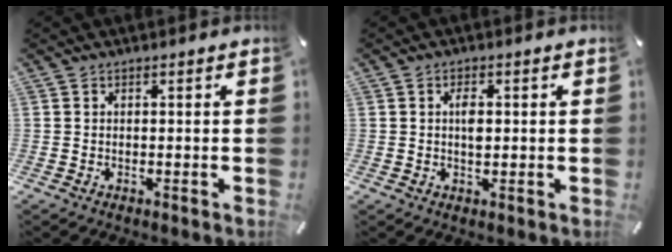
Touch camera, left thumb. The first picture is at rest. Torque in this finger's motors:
{"motor_torque": [0.86, 0.79, 0.65, -0.16, 0.04]}